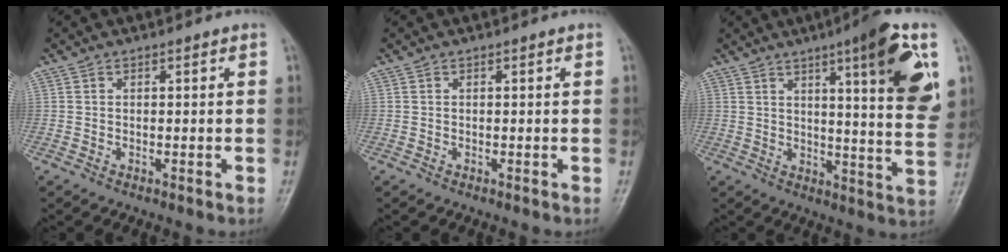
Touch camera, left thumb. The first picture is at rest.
{"total": 0.0}
{"total": 16.0, "force": [6.8, 2.5, 14.3], "torque": [-0.181, -0.034, 0.093]}